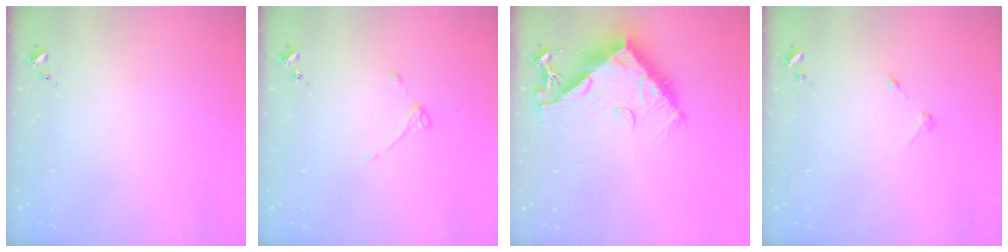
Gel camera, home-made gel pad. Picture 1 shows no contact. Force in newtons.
{"total": 4.3, "press": 4.3, "slide": 0.4}
{"total": 14.1, "press": 14.0, "slide": 1.3}
{"total": 2.7, "press": 2.7, "slide": 0.3}